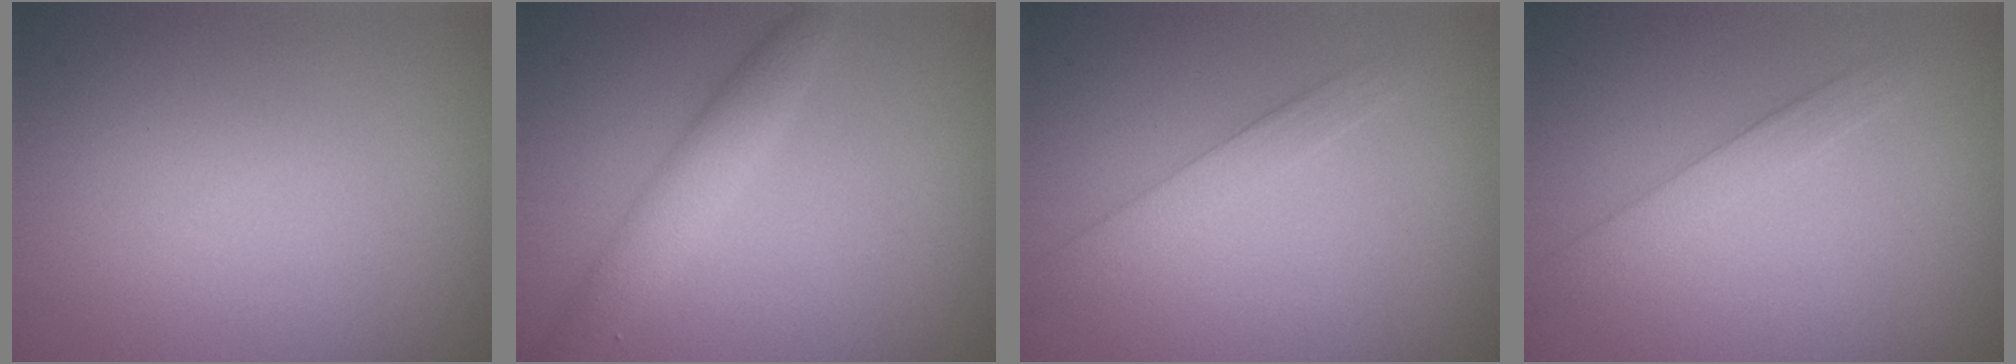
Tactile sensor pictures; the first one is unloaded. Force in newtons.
{"total": 2.8, "press": 2.8, "slide": 0.1}
{"total": 2.0, "press": 2.0, "slide": 0.1}
{"total": 2.0, "press": 2.0, "slide": 0.1}